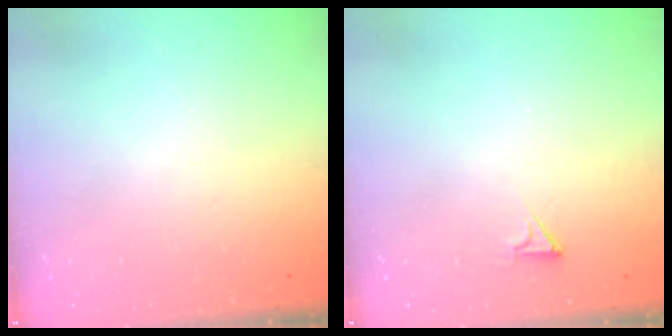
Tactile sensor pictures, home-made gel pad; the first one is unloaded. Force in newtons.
{"total": 2.2, "press": 2.2, "slide": 0.3}